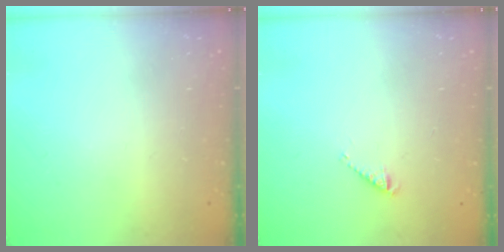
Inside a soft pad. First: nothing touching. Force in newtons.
{"total": 2.4, "press": 2.4, "slide": 0.5}